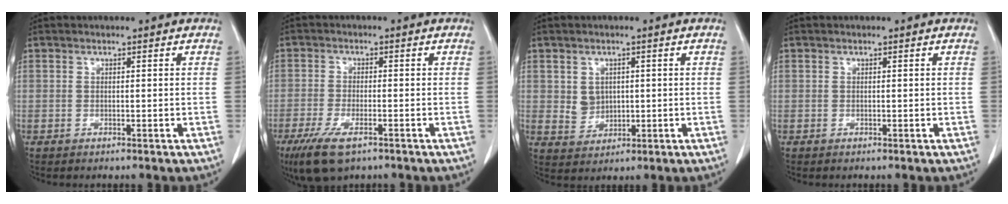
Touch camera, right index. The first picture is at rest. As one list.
[{"total": 7.5, "force": [-4.6, 2.2, 5.5], "torque": [-0.108, -0.018, -0.076]}, {"total": 3.5, "force": [0.6, 3.1, 1.5], "torque": [-0.024, 0.003, 0.016]}, {"total": 0.0}]